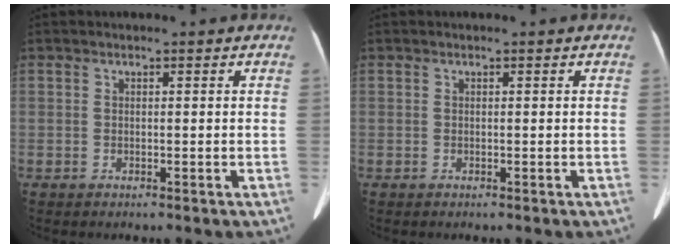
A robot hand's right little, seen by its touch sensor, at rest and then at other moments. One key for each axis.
{"total": 0.0}